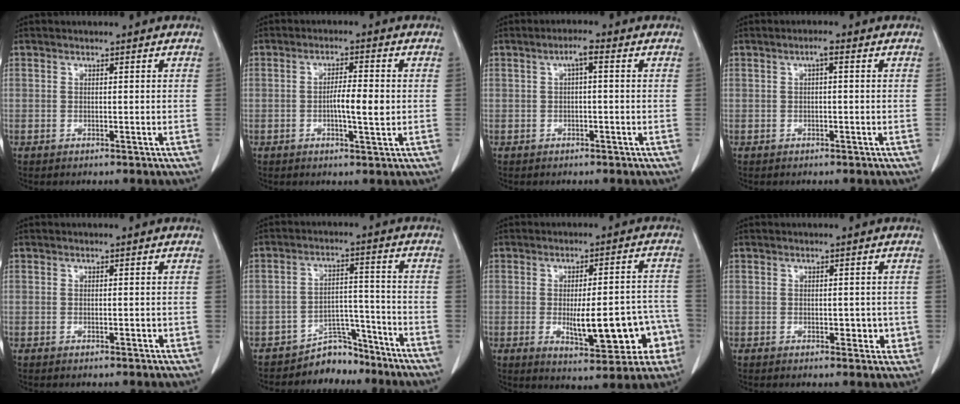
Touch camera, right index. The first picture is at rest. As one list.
[{"total": 4.8, "force": [-0.5, 0.5, 4.7], "torque": [-0.082, -0.001, -0.007]}, {"total": 1.9, "force": [0.4, 0.3, 1.9], "torque": [-0.030, 0.006, 0.007]}, {"total": 1.4, "force": [0.3, 0.2, 1.3], "torque": [-0.021, 0.005, 0.005]}, {"total": 0.9, "force": [-0.1, 0.5, 0.7], "torque": [-0.014, 0.000, 0.002]}, {"total": 6.0, "force": [-5.4, 2.5, 0.1], "torque": [0.006, 0.037, -0.086]}, {"total": 13.9, "force": [-3.9, 4.1, 12.6], "torque": [-0.149, 0.022, -0.035]}, {"total": 3.1, "force": [-0.6, 1.9, 2.5], "torque": [-0.023, 0.000, -0.001]}]